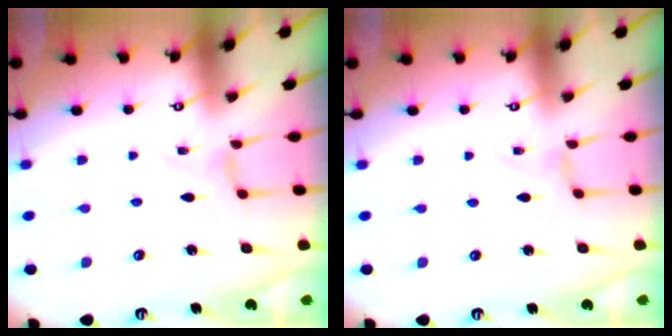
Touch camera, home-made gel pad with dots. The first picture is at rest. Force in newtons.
{"total": 0.0}